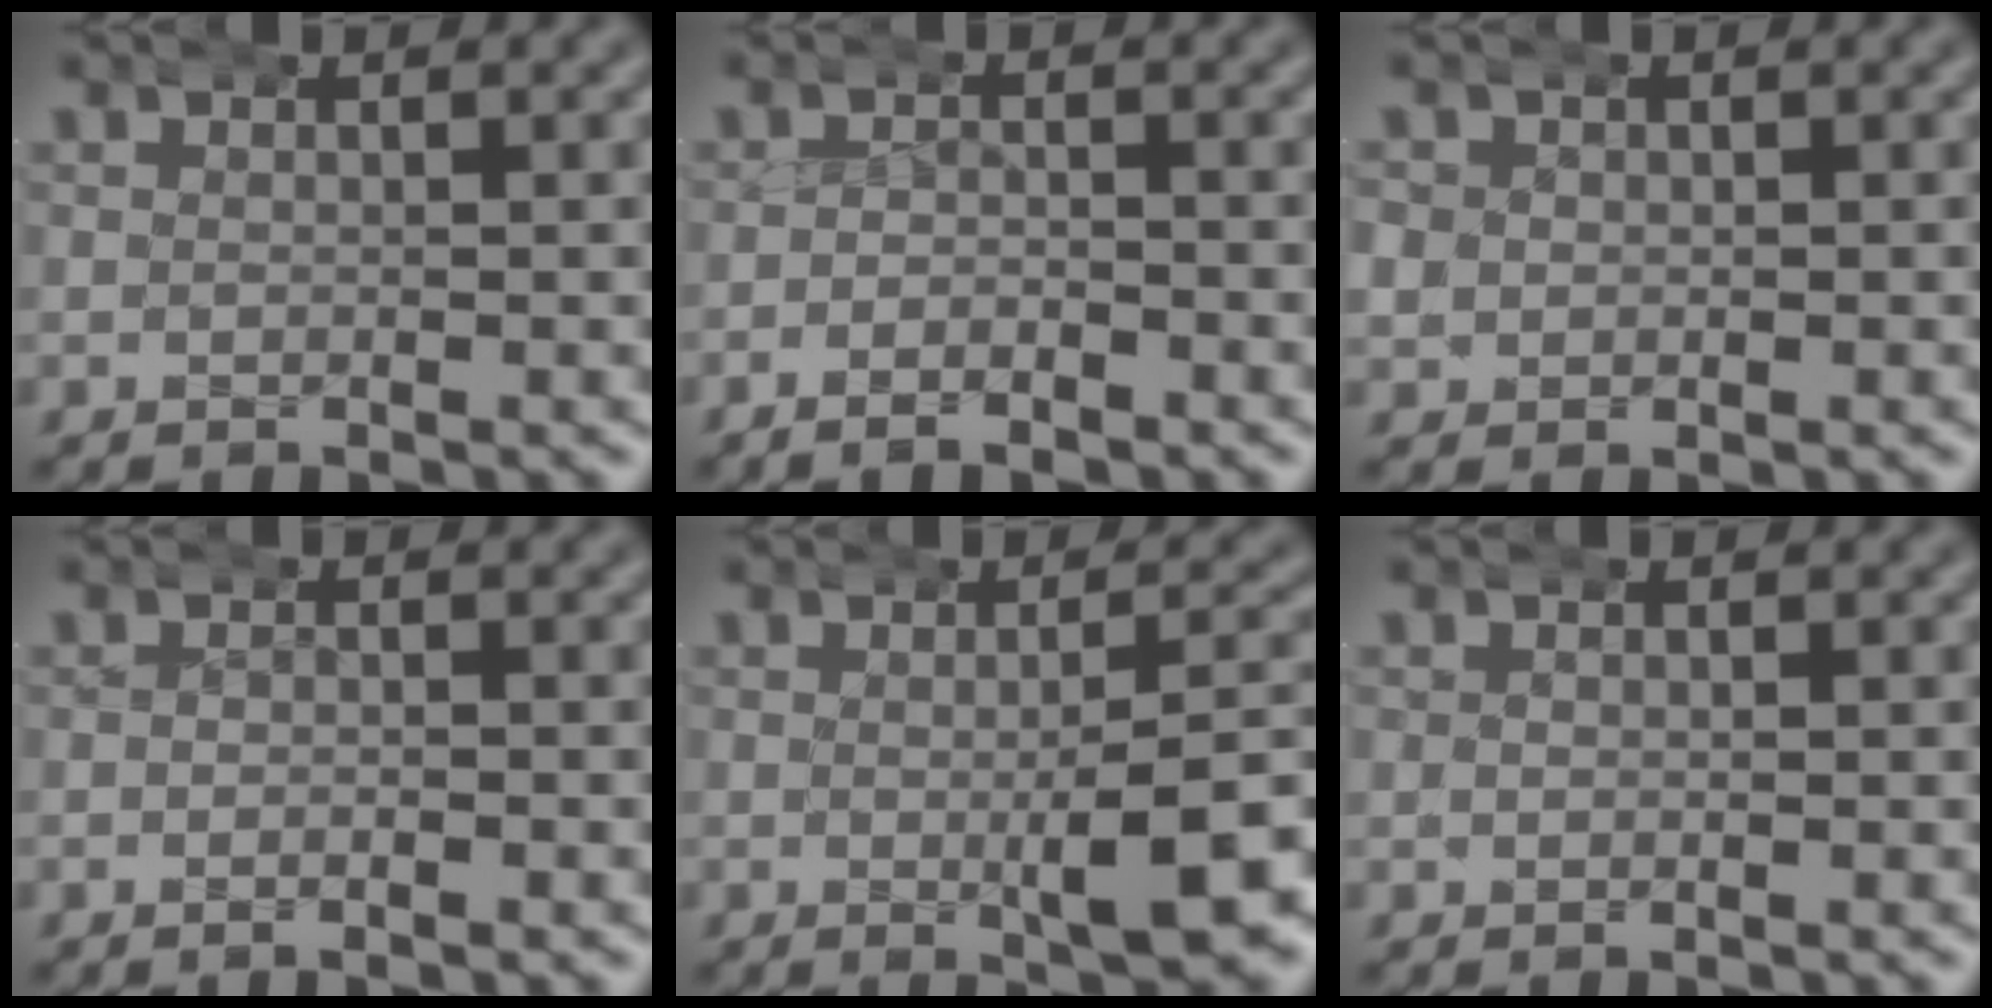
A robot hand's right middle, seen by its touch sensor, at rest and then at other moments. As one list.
[{"total": 2.6, "force": [-2.3, 1.0, 0.8], "torque": [-0.010, -0.007, -0.040]}, {"total": 1.9, "force": [0.3, 1.9, 0.4], "torque": [-0.029, -0.005, 0.007]}, {"total": 0.8, "force": [-0.6, 0.1, 0.6], "torque": [-0.013, 0.004, -0.015]}, {"total": 5.7, "force": [-1.0, 1.7, 5.4], "torque": [-0.066, -0.004, -0.013]}, {"total": 0.5, "force": [0.3, 0.4, -0.1], "torque": [-0.003, -0.003, 0.006]}]